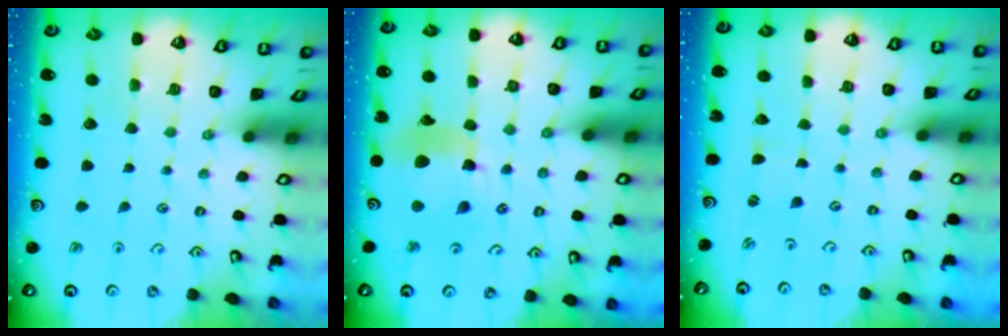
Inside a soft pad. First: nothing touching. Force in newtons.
{"total": 13.9, "press": 13.7, "slide": 2.0}
{"total": 0.8, "press": 0.8, "slide": 0.2}